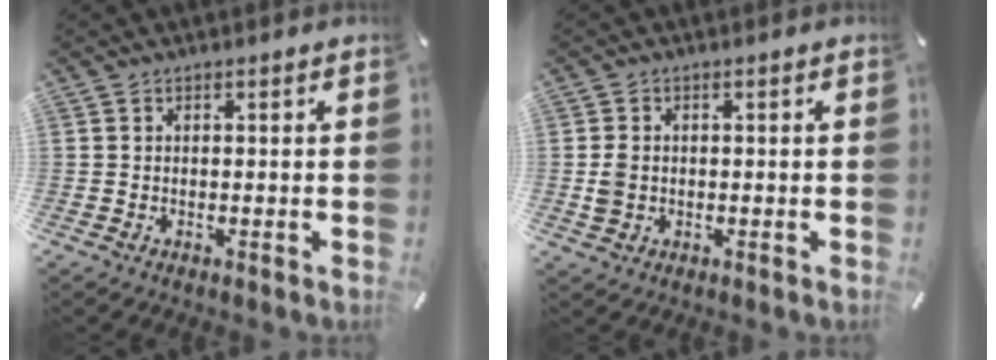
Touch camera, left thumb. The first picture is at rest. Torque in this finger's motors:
{"motor_torque": [-0.35, 0.40, 0.39, 0.02, 0.11]}